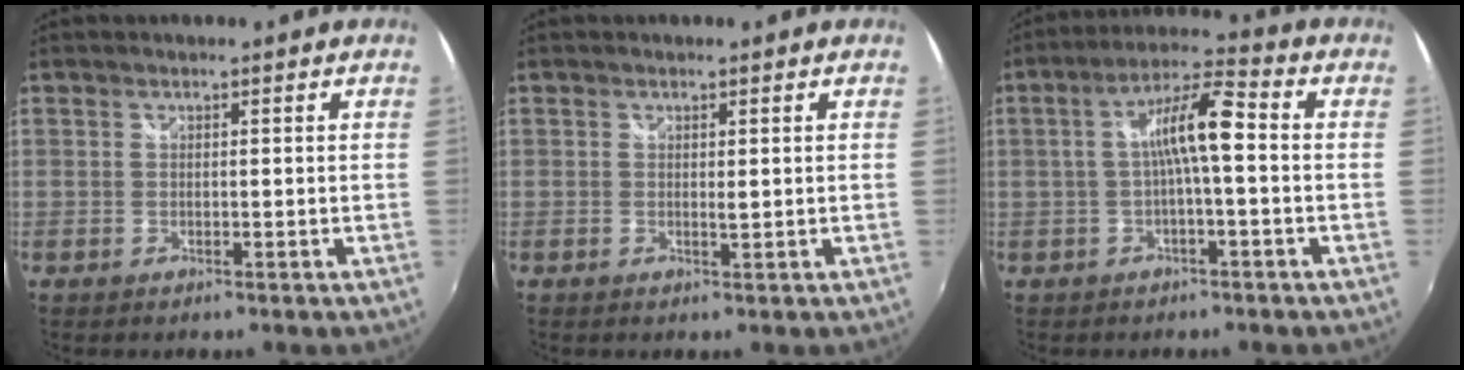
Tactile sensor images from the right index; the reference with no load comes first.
{"total": 1.0, "force": [0.2, 0.2, 0.9], "torque": [-0.014, -0.001, 0.003]}
{"total": 8.3, "force": [-0.4, 1.2, 8.2], "torque": [-0.159, 0.020, -0.007]}